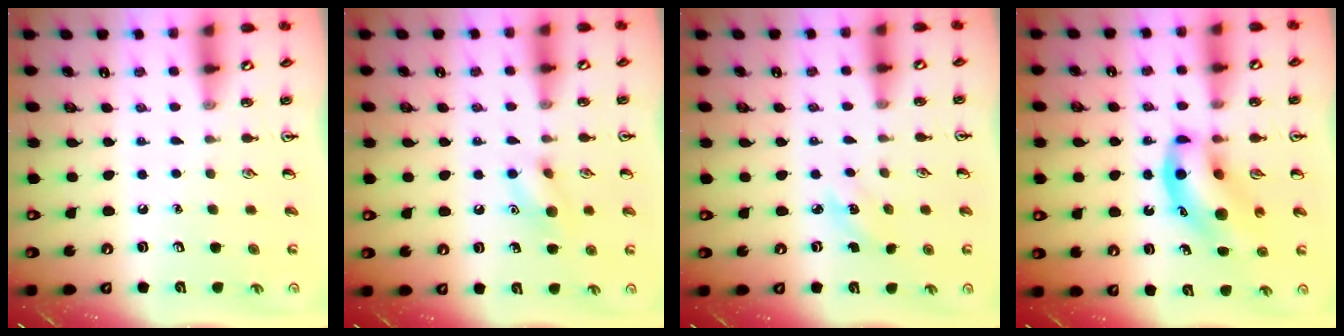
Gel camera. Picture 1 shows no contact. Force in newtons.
{"total": 8.5, "press": 8.4, "slide": 1.1}
{"total": 2.7, "press": 2.5, "slide": 1.0}
{"total": 11.5, "press": 11.1, "slide": 3.1}